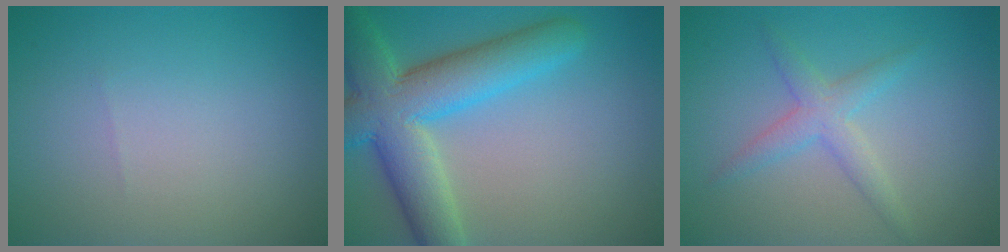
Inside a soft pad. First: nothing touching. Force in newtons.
{"total": 9.0, "press": 9.0, "slide": 0.4}
{"total": 2.5, "press": 2.5, "slide": 0.1}